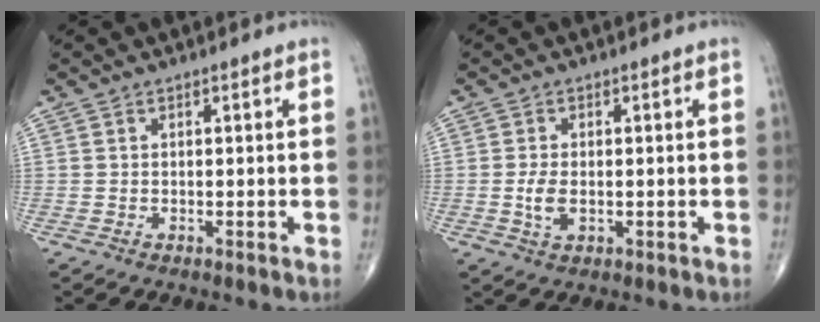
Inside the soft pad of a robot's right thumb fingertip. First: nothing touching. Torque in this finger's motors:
{"motor_torque": [0.40, -0.19, 0.49, 0.24, 0.18]}